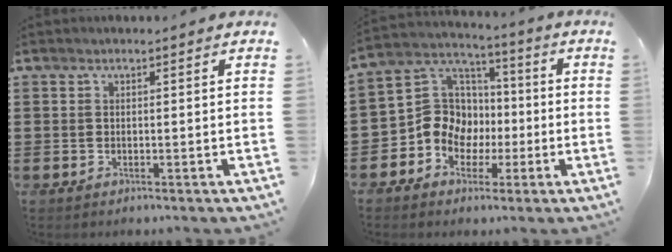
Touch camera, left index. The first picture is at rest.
{"total": 9.4, "force": [-2.2, 8.6, 3.0], "torque": [-0.105, 0.009, -0.044]}